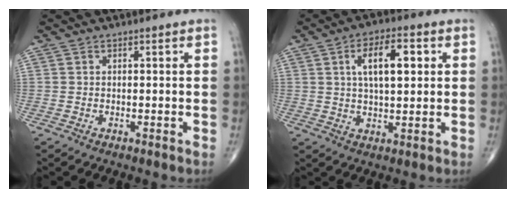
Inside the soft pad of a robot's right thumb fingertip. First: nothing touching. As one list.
[{"total": 9.6, "force": [2.6, 4.1, 8.2], "torque": [-0.122, 0.002, 0.041]}]